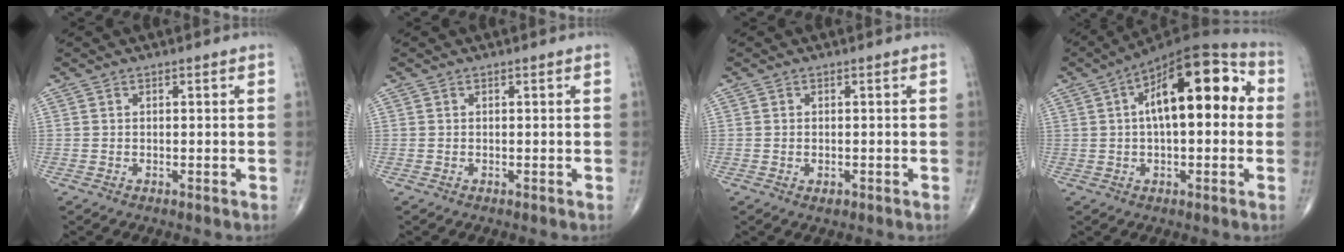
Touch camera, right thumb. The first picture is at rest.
{"total": 0.0}
{"total": 1.2, "force": [-0.4, 0.7, 0.8], "torque": [-0.011, -0.001, -0.003]}
{"total": 18.9, "force": [3.5, 8.4, 16.6], "torque": [-0.230, 0.041, 0.041]}